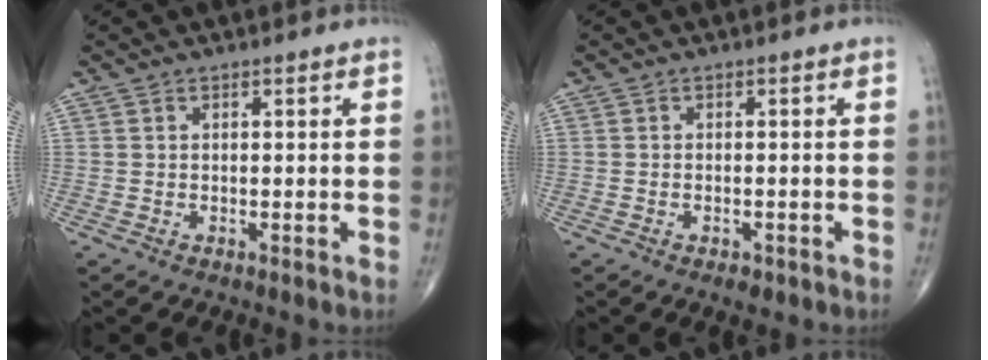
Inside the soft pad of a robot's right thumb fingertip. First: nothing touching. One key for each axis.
{"total": 1.9, "fx": -1.1, "fy": 0.9, "fz": 1.3, "tx": -0.023, "ty": 0.006, "tz": -0.012}